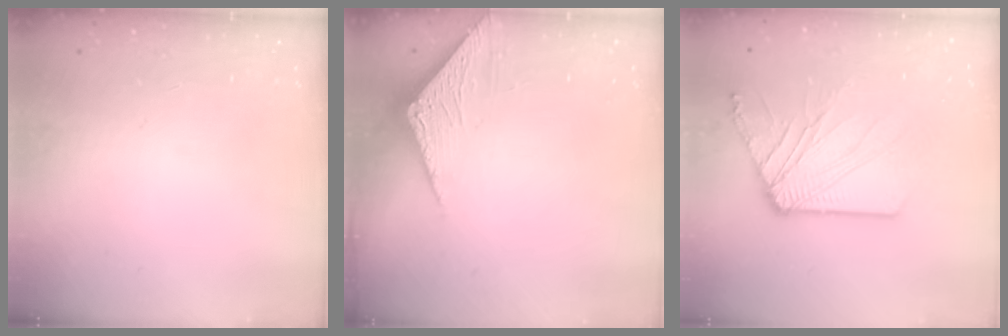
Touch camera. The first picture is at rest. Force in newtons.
{"total": 3.4, "press": 3.4, "slide": 0.2}
{"total": 11.5, "press": 11.5, "slide": 0.8}